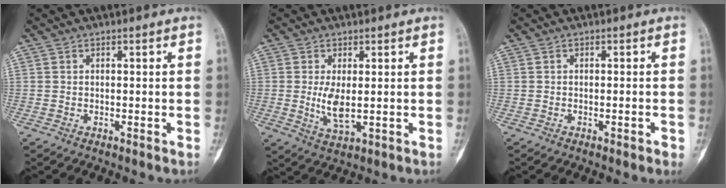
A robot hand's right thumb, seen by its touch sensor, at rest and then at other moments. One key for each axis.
{"total": 5.0, "fx": 0.1, "fy": 2.0, "fz": 4.6, "tx": -0.090, "ty": -0.014, "tz": 0.009}
{"total": 1.4, "fx": -0.6, "fy": 0.3, "fz": 1.2, "tx": -0.021, "ty": -0.001, "tz": -0.005}